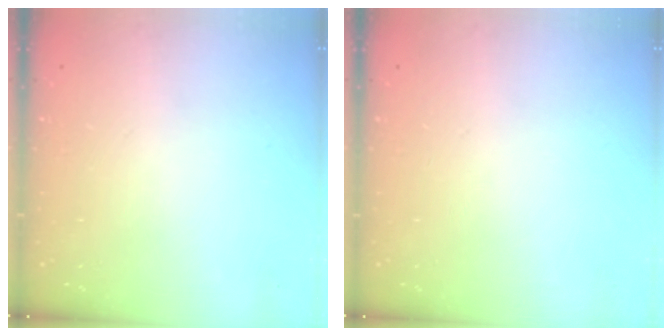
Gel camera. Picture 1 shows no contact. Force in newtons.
{"total": 0.0}